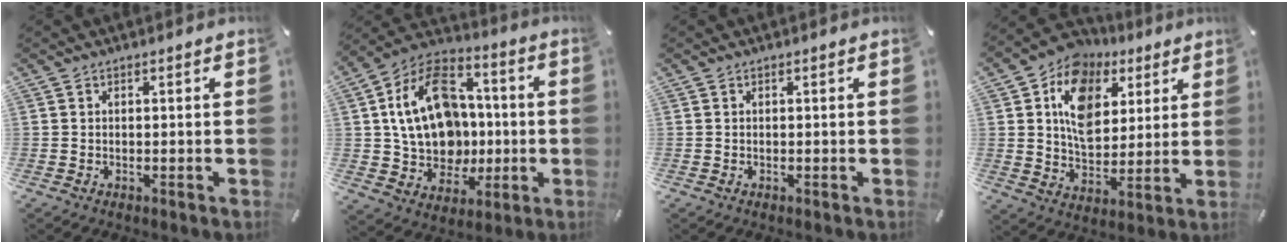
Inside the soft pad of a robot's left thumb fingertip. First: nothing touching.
{"total": 21.2, "force": [0.6, 17.0, 12.6], "torque": [-0.232, 0.018, 0.020]}
{"total": 0.0}
{"total": 13.7, "force": [5.2, 10.6, 7.0], "torque": [-0.117, -0.019, 0.096]}